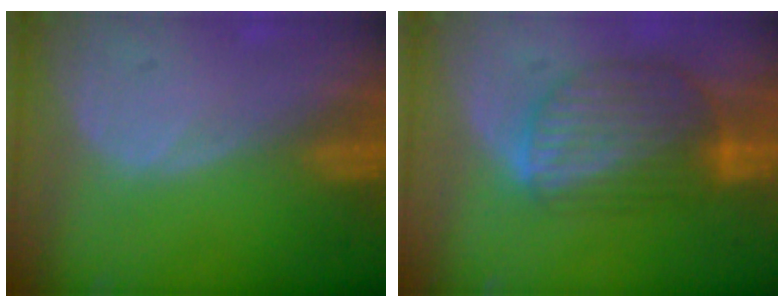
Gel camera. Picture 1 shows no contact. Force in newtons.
{"total": 8.7, "press": 7.7, "slide": 4.1}